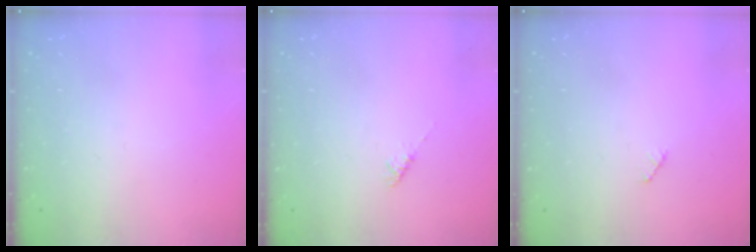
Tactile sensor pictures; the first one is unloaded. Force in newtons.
{"total": 2.0, "press": 1.9, "slide": 0.4}
{"total": 2.5, "press": 2.5, "slide": 0.3}